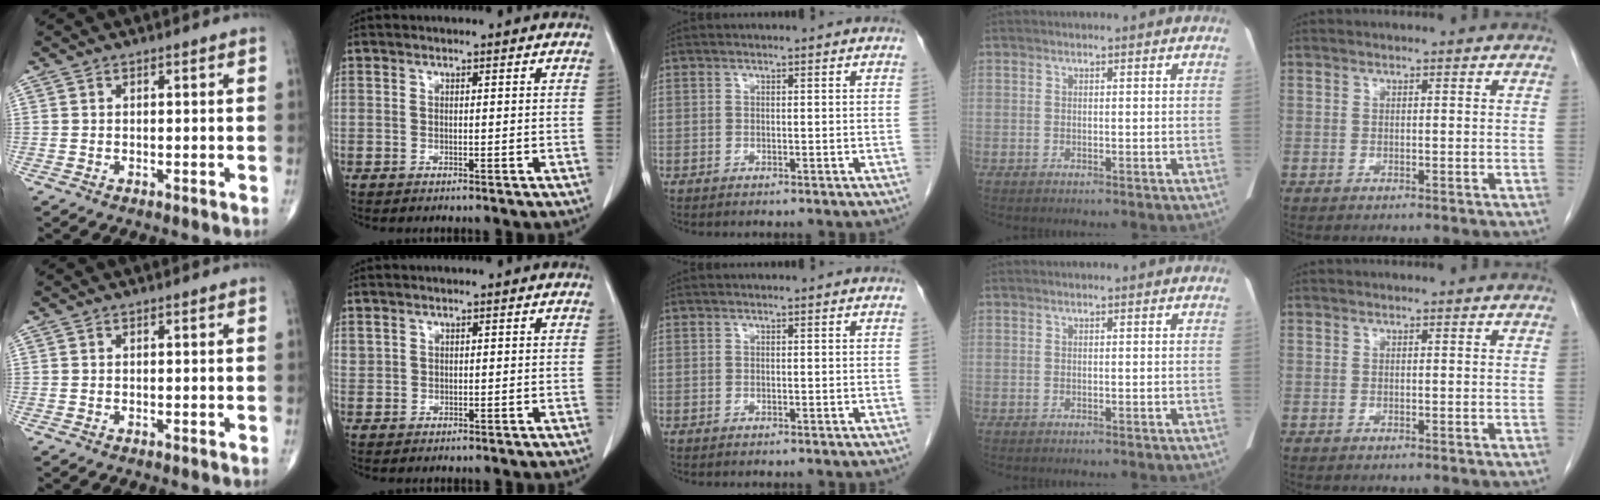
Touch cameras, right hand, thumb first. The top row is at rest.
{"index": {"total": 1.2, "force": [0.8, 0.9, 0.1], "torque": [0.007, 0.006, 0.014]}}